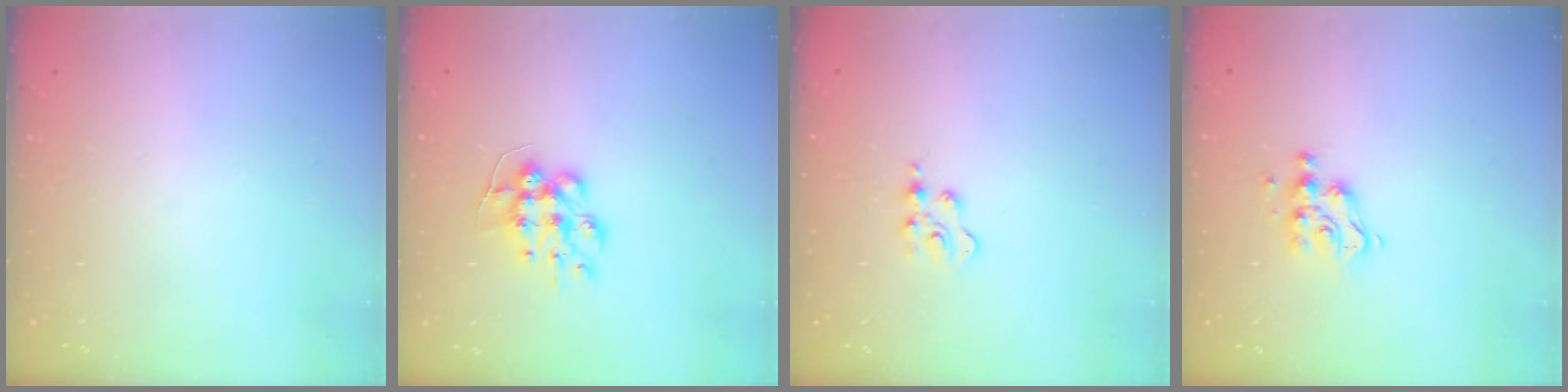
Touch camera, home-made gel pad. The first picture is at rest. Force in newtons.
{"total": 10.4, "press": 10.4, "slide": 0.8}
{"total": 2.9, "press": 2.9, "slide": 0.4}
{"total": 7.1, "press": 7.1, "slide": 0.2}